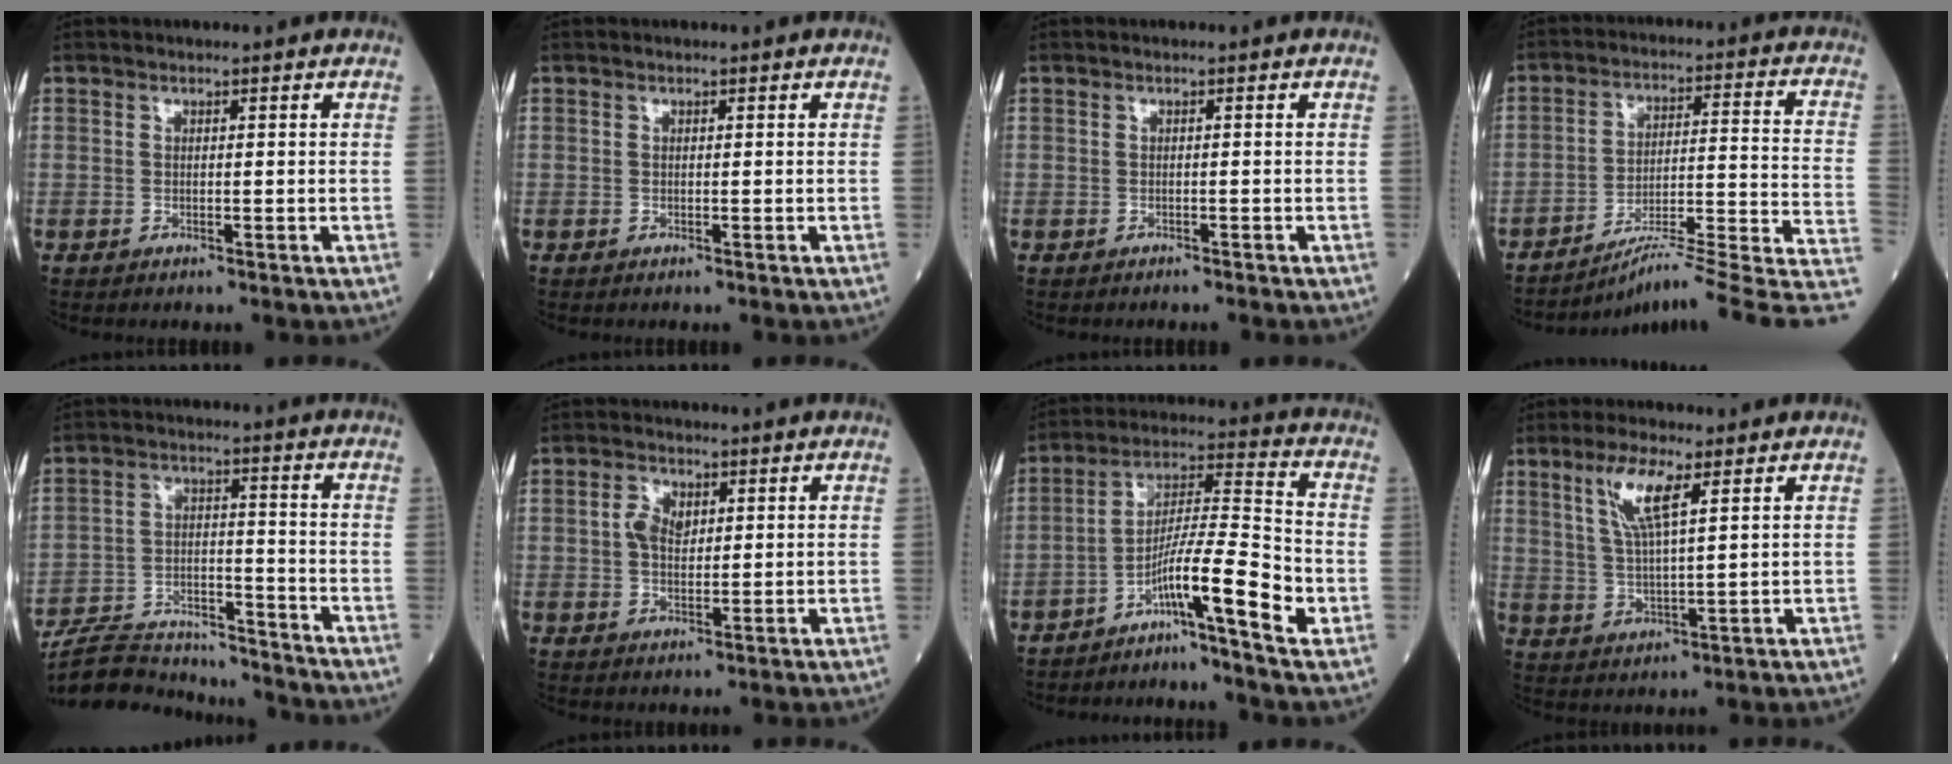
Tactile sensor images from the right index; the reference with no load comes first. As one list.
[{"total": 0.0}, {"total": 1.2, "force": [-1.1, 0.2, 0.5], "torque": [-0.012, -0.002, -0.010]}, {"total": 14.4, "force": [-11.5, -1.4, 8.7], "torque": [-0.095, 0.045, -0.166]}, {"total": 14.9, "force": [-14.5, 2.3, 3.0], "torque": [-0.053, 0.016, -0.226]}, {"total": 3.5, "force": [1.0, 2.1, 2.6], "torque": [-0.054, 0.008, 0.022]}, {"total": 9.6, "force": [-5.1, -0.9, 8.1], "torque": [-0.140, 0.012, -0.094]}, {"total": 7.1, "force": [3.6, 0.9, 6.0], "torque": [-0.129, 0.001, 0.073]}]